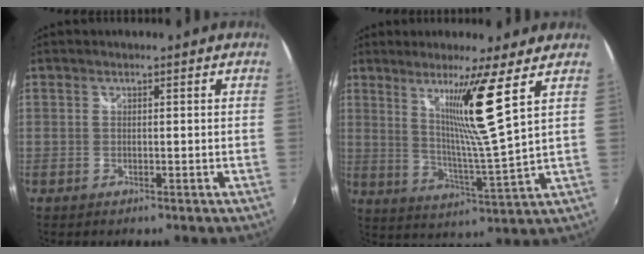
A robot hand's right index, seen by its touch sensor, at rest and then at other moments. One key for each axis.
{"total": 10.7, "fx": 5.3, "fy": -2.4, "fz": 8.9, "tx": -0.145, "ty": -0.012, "tz": 0.095}